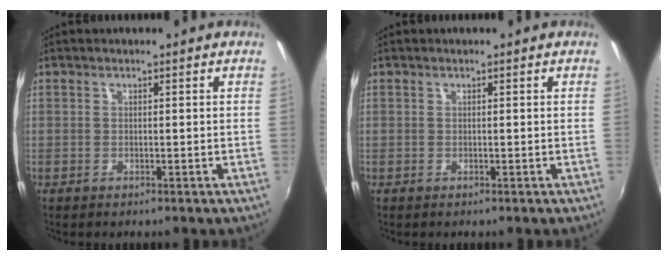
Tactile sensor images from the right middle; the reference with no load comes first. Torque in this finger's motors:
{"motor_torque": [-0.13, 0.13, 0.02, -0.01]}